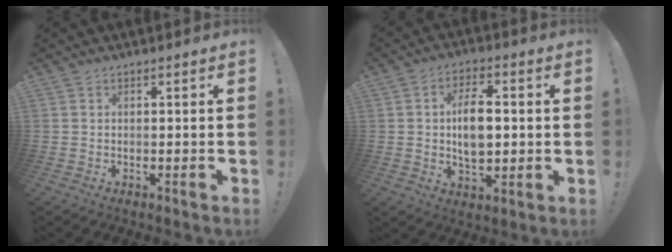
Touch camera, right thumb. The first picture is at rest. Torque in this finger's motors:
{"motor_torque": [0.09, 0.67, 0.22, 0.43, 0.06]}